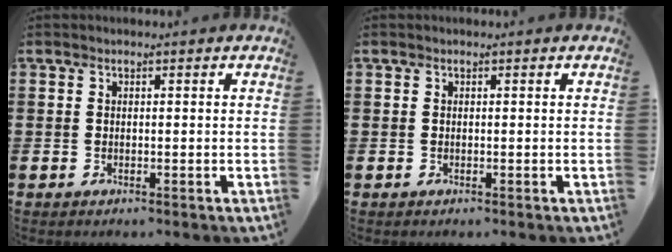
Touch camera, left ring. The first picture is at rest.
{"total": 0.0}